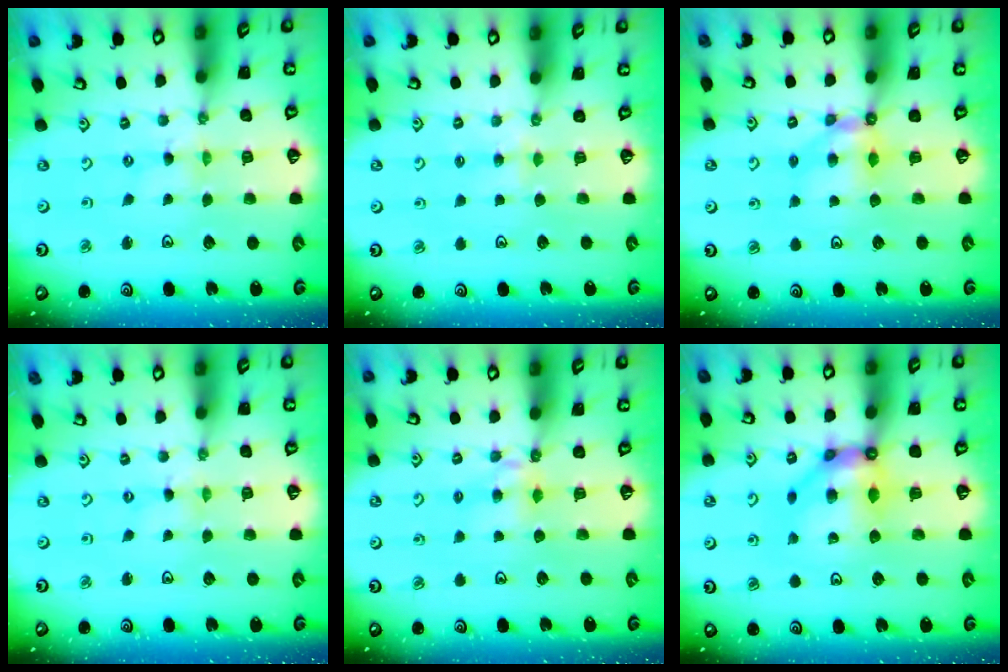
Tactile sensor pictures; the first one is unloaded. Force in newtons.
{"total": 3.6, "press": 3.6, "slide": 0.7}
{"total": 8.3, "press": 8.3, "slide": 0.4}
{"total": 0.0}
{"total": 5.7, "press": 5.7, "slide": 0.5}
{"total": 10.3, "press": 10.3, "slide": 0.7}